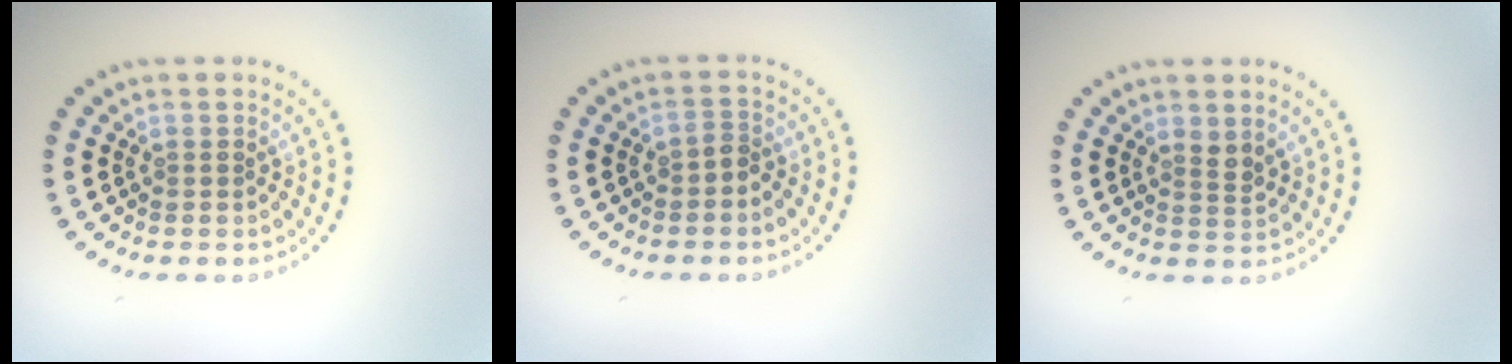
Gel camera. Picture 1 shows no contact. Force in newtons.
{"total": 1.1, "press": 0.8, "slide": 0.6}
{"total": 1.2, "press": 0.9, "slide": 0.8}